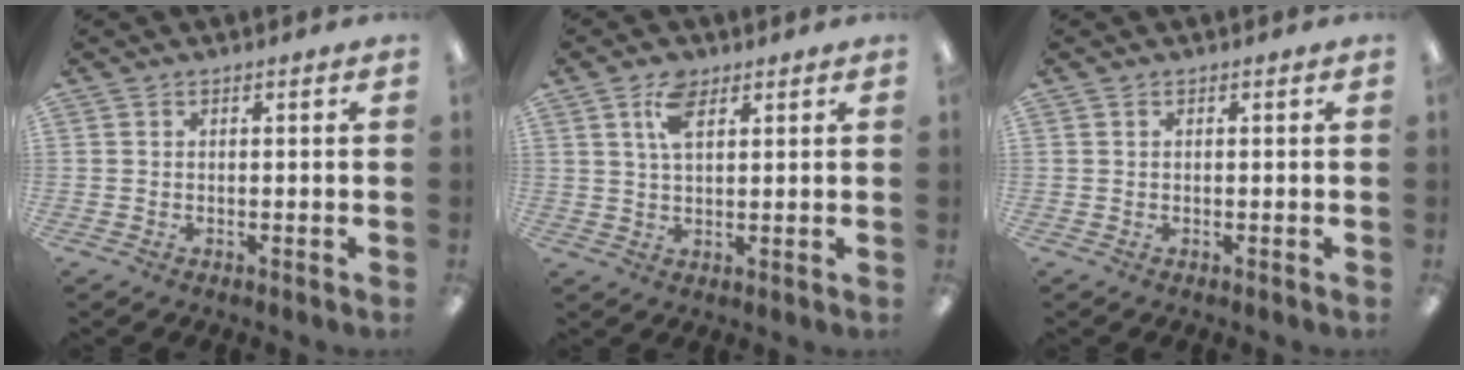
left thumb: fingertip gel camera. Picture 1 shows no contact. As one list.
[{"total": 6.4, "force": [3.4, 3.2, 4.4], "torque": [-0.089, 0.002, 0.061]}, {"total": 0.0}]